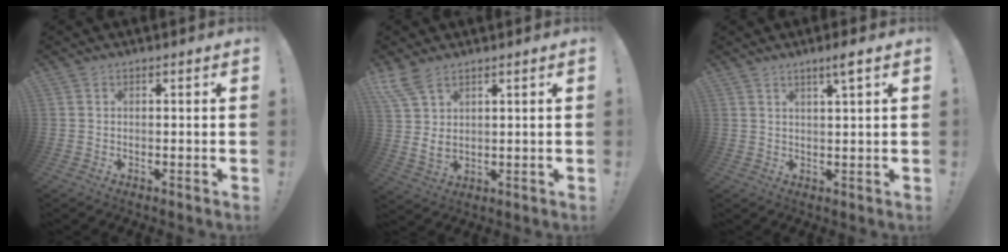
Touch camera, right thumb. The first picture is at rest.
{"total": 7.6, "force": [4.7, 3.1, 5.1], "torque": [-0.105, -0.022, 0.093]}
{"total": 4.0, "force": [2.4, -0.1, 3.1], "torque": [-0.057, -0.006, 0.037]}